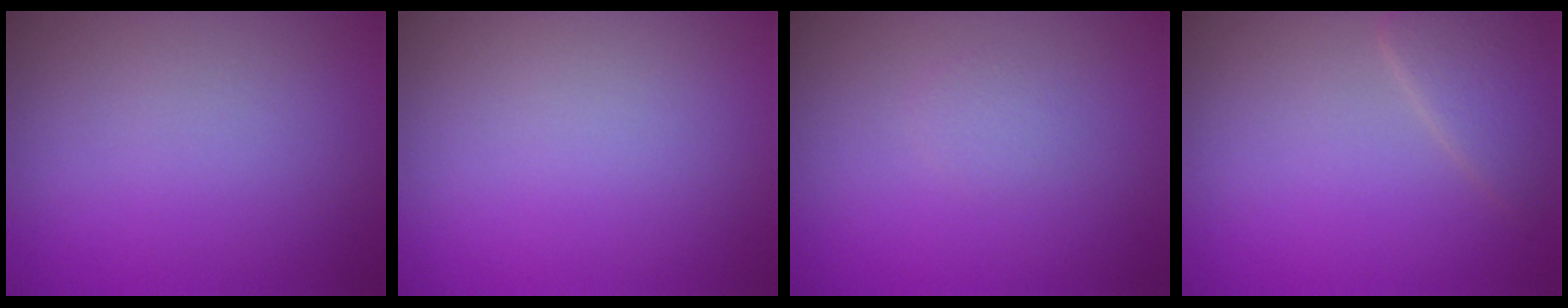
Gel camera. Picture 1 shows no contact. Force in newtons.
{"total": 0.0}
{"total": 0.7, "press": 0.7, "slide": 0.0}
{"total": 2.4, "press": 2.4, "slide": 0.2}